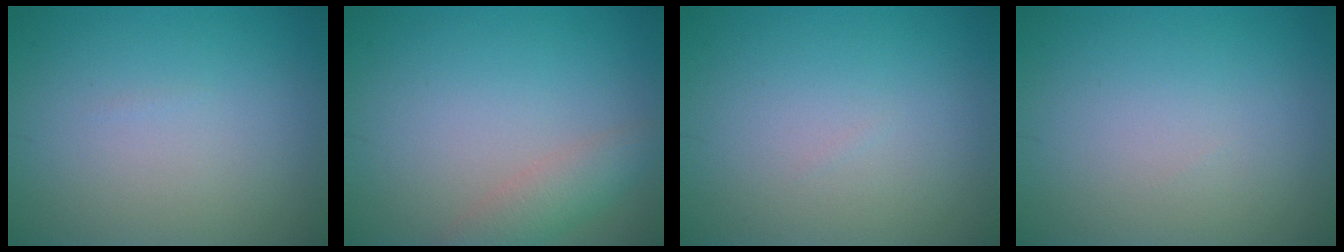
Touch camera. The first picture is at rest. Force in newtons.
{"total": 2.6, "press": 2.6, "slide": 0.1}
{"total": 0.0}
{"total": 0.0}